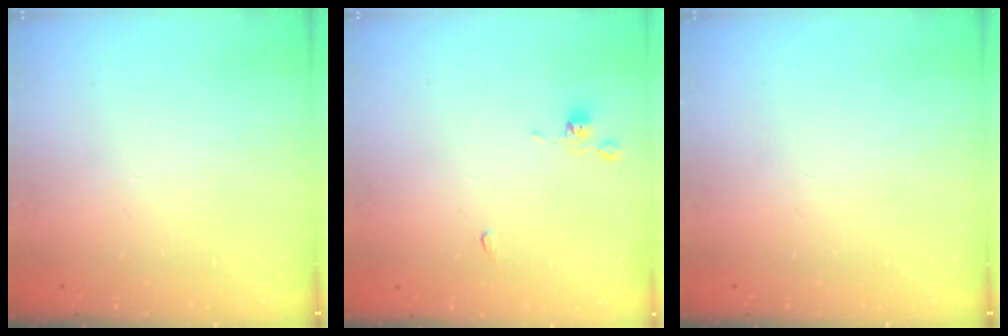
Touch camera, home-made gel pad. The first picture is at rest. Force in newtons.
{"total": 0.0}
{"total": 0.0}